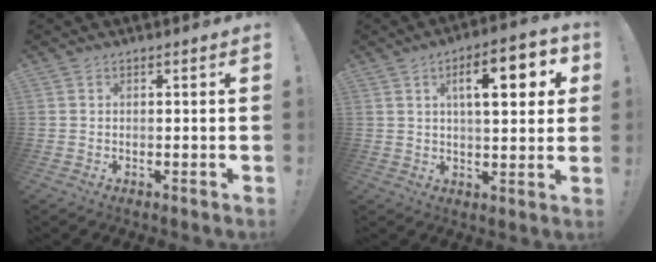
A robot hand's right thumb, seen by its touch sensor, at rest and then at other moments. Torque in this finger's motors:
{"motor_torque": [0.27, 0.49, 1.24, 0.51, 0.34]}